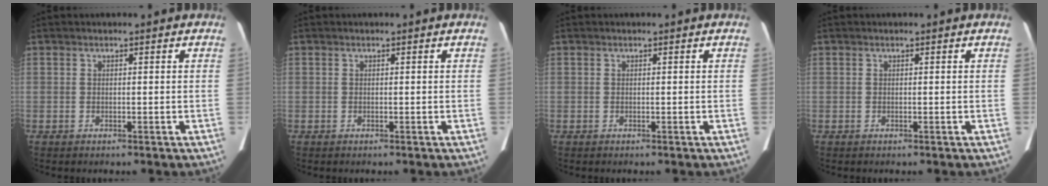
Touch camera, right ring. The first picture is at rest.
{"total": 0.0}
{"total": 0.0}
{"total": 0.0}